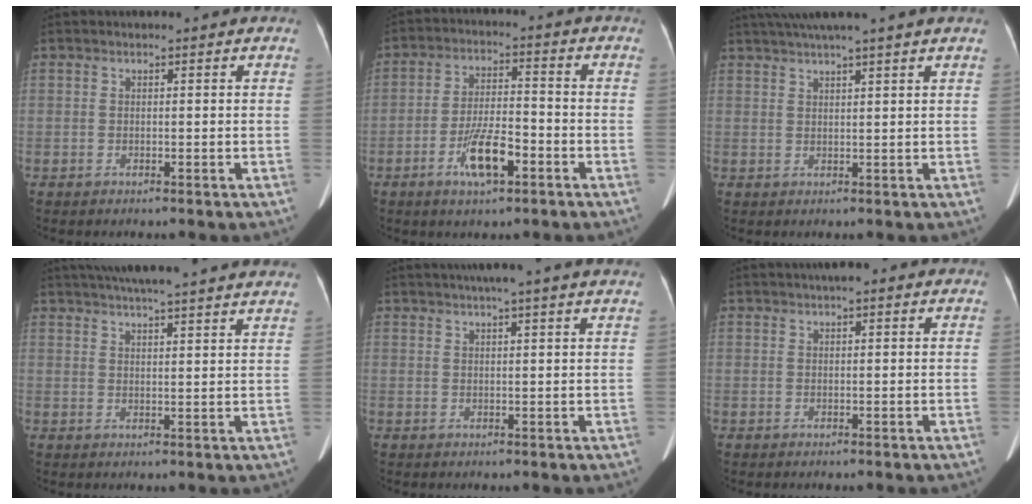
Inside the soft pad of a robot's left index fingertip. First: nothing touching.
{"total": 7.9, "force": [-3.8, 2.1, 6.6], "torque": [-0.131, -0.001, -0.067]}
{"total": 7.8, "force": [6.4, -1.6, 4.2], "torque": [-0.062, 0.029, 0.089]}
{"total": 22.3, "force": [19.8, 1.4, 10.2], "torque": [-0.164, 0.024, 0.254]}
{"total": 8.5, "force": [7.0, -0.8, 4.8], "torque": [-0.069, 0.027, 0.081]}
{"total": 2.6, "force": [1.6, 0.6, 1.9], "torque": [-0.028, 0.016, 0.022]}